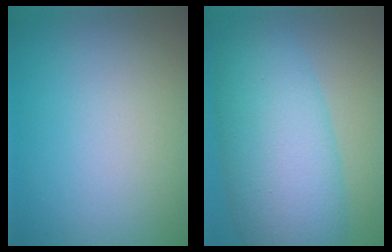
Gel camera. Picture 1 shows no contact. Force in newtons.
{"total": 10.1, "press": 10.1, "slide": 0.2}